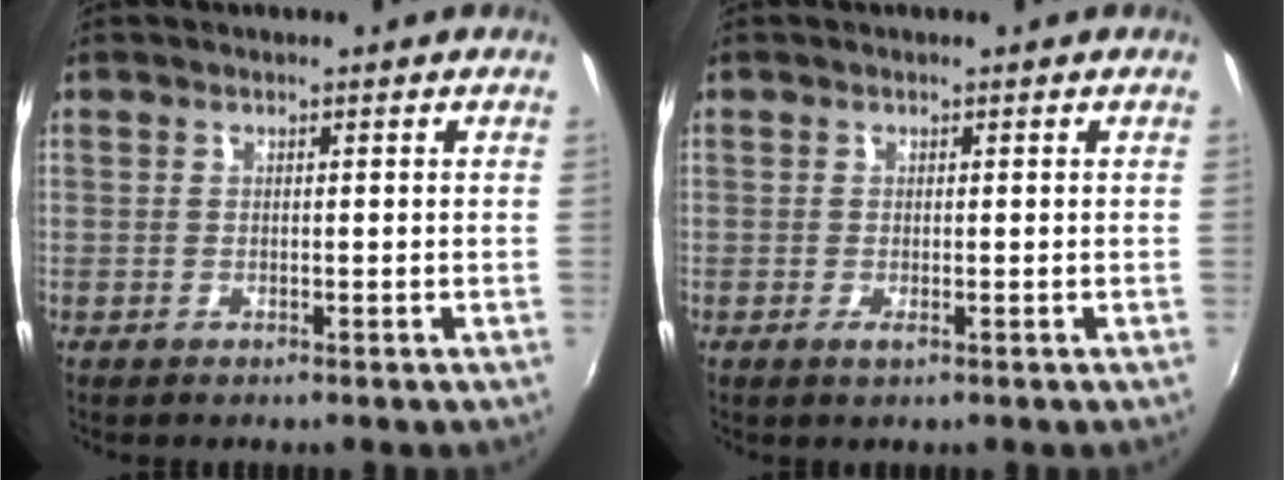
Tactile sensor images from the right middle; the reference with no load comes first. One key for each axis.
{"total": 0.9, "fx": -0.2, "fy": -0.1, "fz": 0.9, "tx": -0.015, "ty": -0.002, "tz": -0.003}